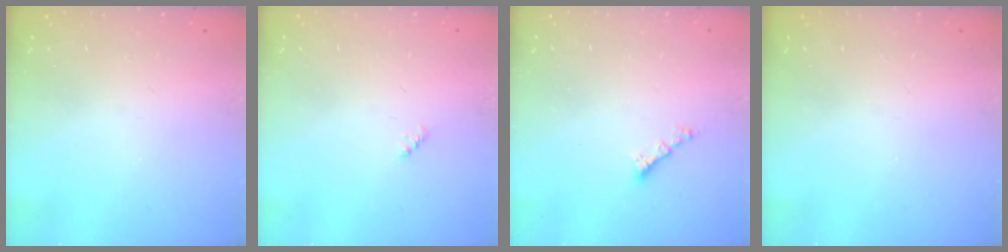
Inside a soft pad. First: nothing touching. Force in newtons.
{"total": 2.4, "press": 2.4, "slide": 0.5}
{"total": 1.8, "press": 1.8, "slide": 0.2}
{"total": 0.0}